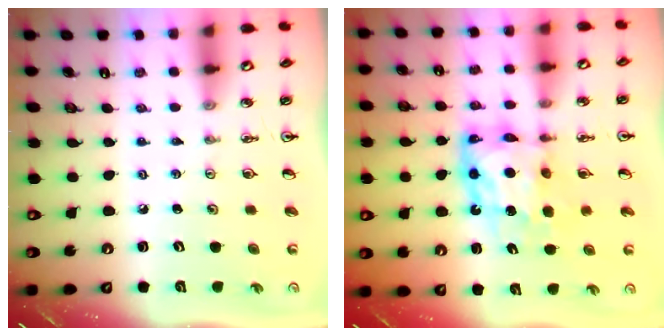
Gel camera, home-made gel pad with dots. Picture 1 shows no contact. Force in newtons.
{"total": 11.2, "press": 11.2, "slide": 0.6}